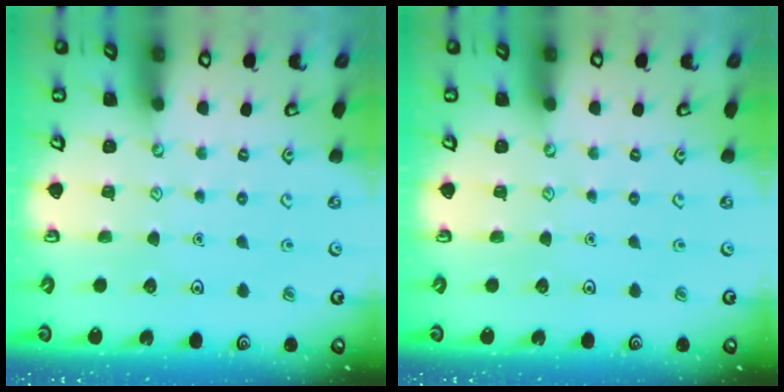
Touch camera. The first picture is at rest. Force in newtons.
{"total": 0.0}